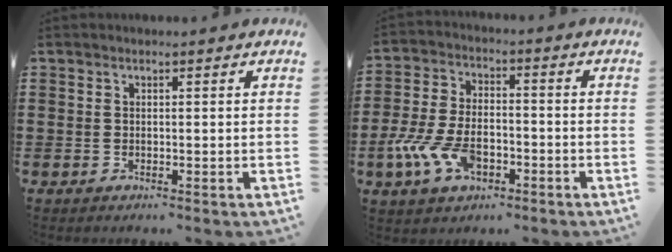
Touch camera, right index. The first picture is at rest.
{"total": 8.6, "force": [-3.5, 4.6, 6.3], "torque": [-0.153, -0.002, -0.067]}